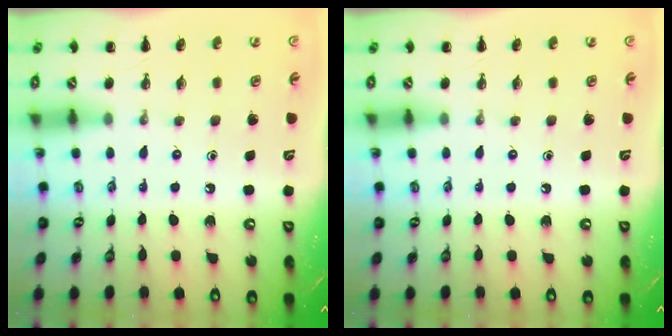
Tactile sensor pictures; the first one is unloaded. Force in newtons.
{"total": 0.0}